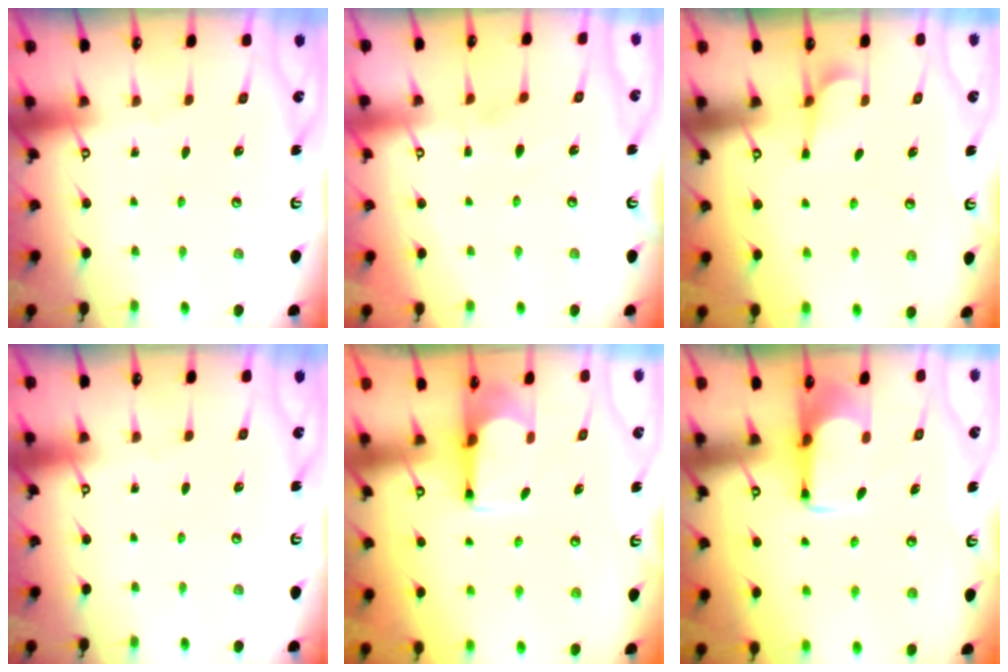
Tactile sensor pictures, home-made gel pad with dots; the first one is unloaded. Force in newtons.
{"total": 3.9, "press": 3.8, "slide": 0.7}
{"total": 2.4, "press": 2.2, "slide": 1.0}
{"total": 0.0}
{"total": 1.7, "press": 1.6, "slide": 0.6}
{"total": 1.8, "press": 1.7, "slide": 0.4}